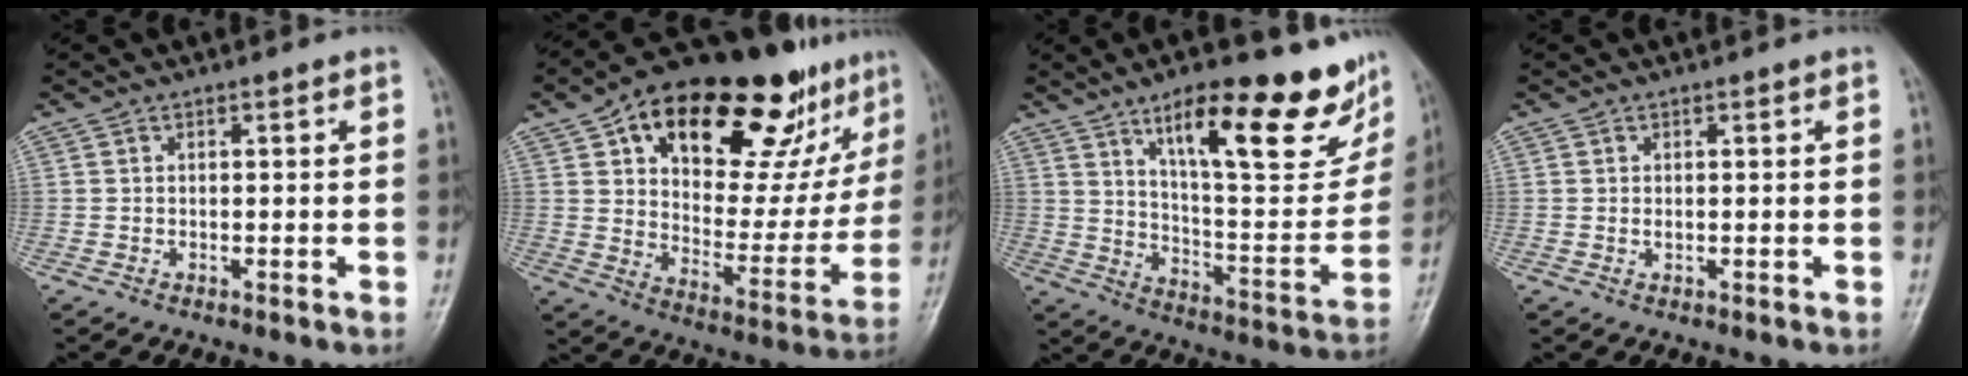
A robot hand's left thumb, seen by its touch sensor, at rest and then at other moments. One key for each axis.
{"total": 31.4, "fx": 17.9, "fy": 14.5, "fz": 21.3, "tx": -0.267, "ty": -0.028, "tz": 0.274}
{"total": 24.9, "fx": 15.2, "fy": 7.8, "fz": 18.1, "tx": -0.209, "ty": -0.063, "tz": 0.235}
{"total": 0.8, "fx": 0.2, "fy": 0.6, "fz": 0.6, "tx": -0.008, "ty": -0.001, "tz": 0.004}